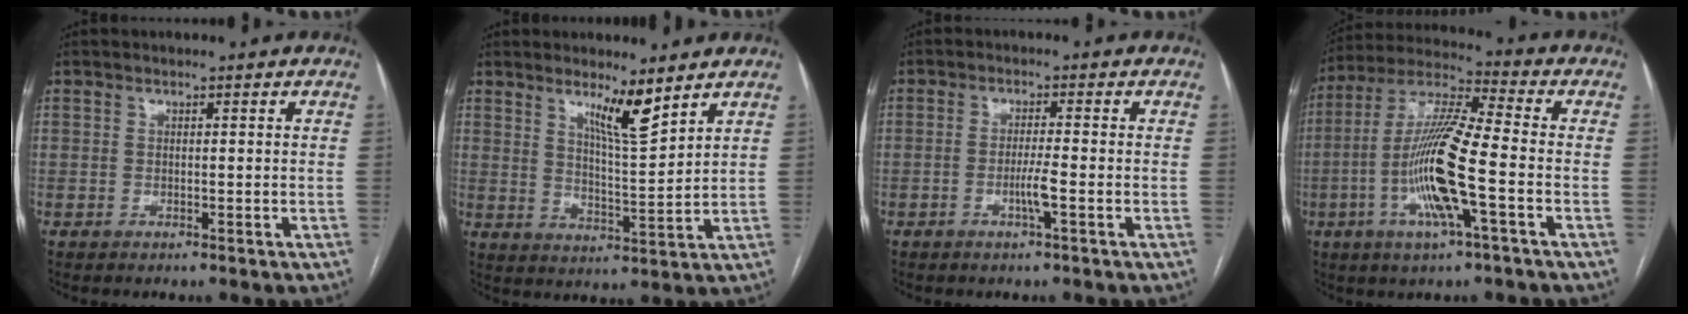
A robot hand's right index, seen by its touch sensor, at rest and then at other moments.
{"total": 6.6, "force": [4.8, 0.0, 4.6], "torque": [-0.080, -0.019, 0.085]}
{"total": 3.0, "force": [-1.1, -0.3, 2.8], "torque": [-0.054, -0.004, -0.022]}
{"total": 14.7, "force": [-3.7, 1.0, 14.2], "torque": [-0.288, -0.004, -0.076]}